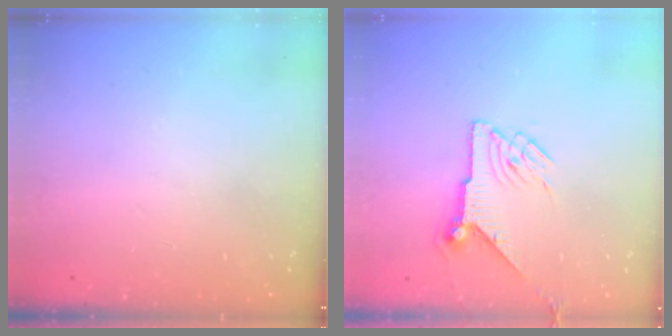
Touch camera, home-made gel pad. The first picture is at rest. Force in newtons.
{"total": 8.2, "press": 8.2, "slide": 0.2}